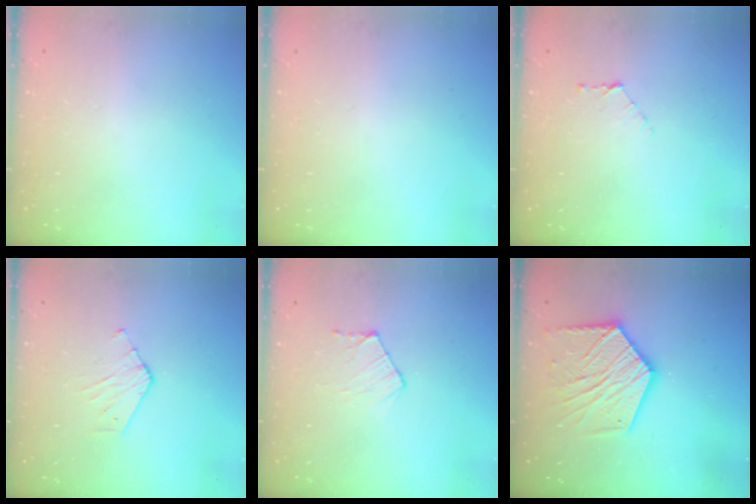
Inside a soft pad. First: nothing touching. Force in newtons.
{"total": 0.0}
{"total": 4.3, "press": 4.3, "slide": 0.4}
{"total": 3.3, "press": 3.3, "slide": 0.3}
{"total": 5.8, "press": 5.8, "slide": 0.6}
{"total": 16.7, "press": 16.7, "slide": 1.3}